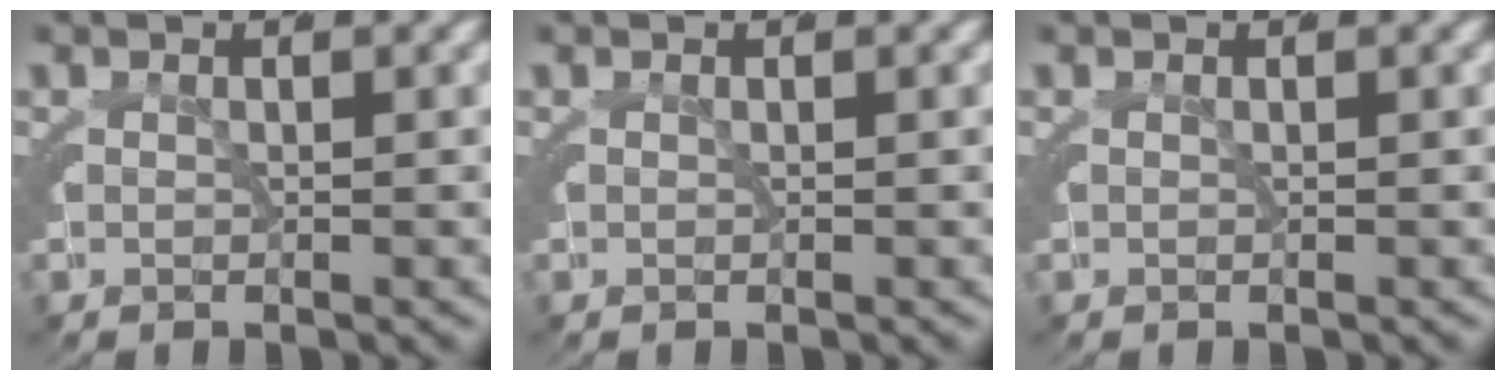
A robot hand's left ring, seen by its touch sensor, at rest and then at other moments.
{"total": 0.0}
{"total": 0.0}